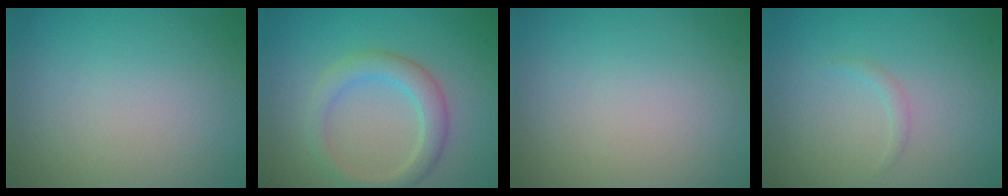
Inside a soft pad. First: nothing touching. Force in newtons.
{"total": 3.2, "press": 3.2, "slide": 0.3}
{"total": 0.0}
{"total": 0.7, "press": 0.7, "slide": 0.1}